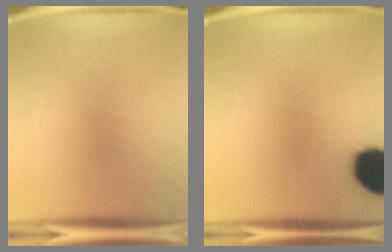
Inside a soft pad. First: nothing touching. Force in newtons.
{"total": 17.8}